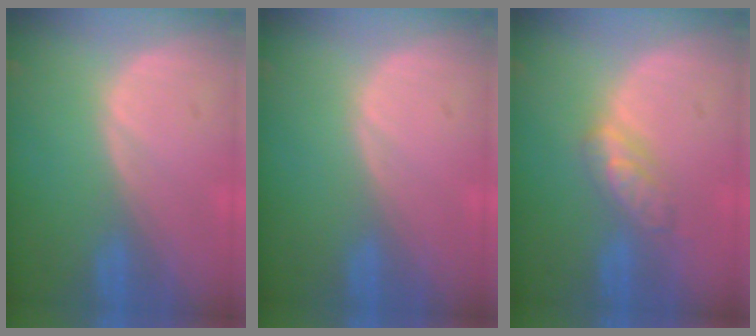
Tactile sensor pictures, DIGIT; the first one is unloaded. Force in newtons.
{"total": 0.0}
{"total": 4.7, "press": 4.5, "slide": 1.5}